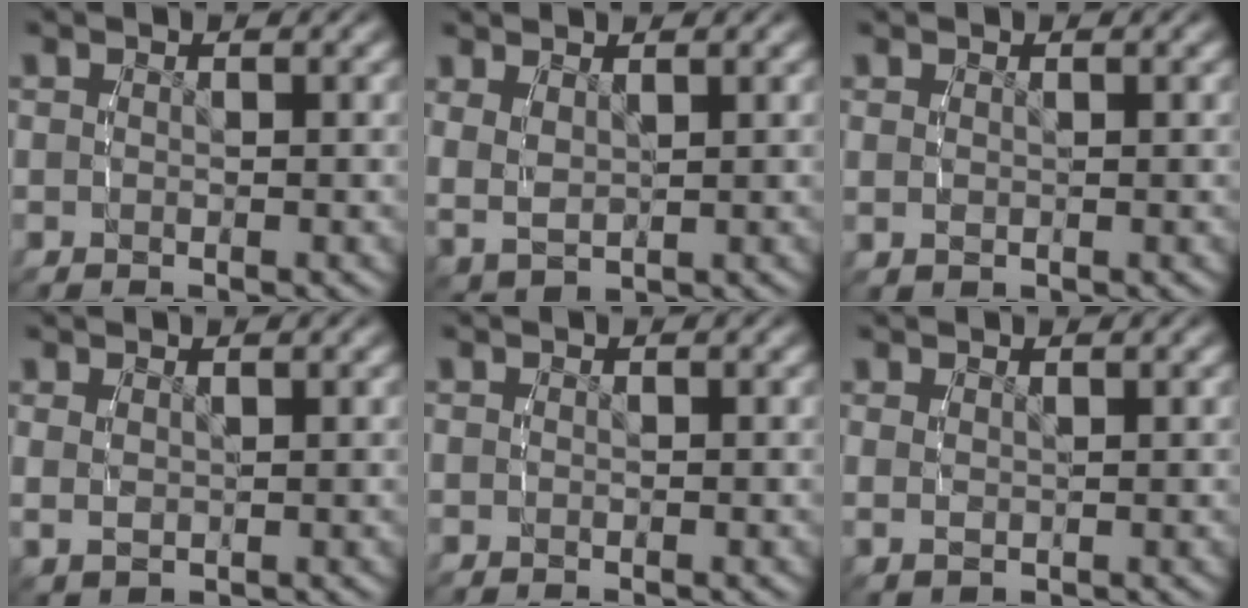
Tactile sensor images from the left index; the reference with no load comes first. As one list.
[{"total": 3.7, "force": [1.4, 2.8, 2.1], "torque": [-0.064, -0.006, 0.032]}, {"total": 0.7, "force": [0.2, 0.0, 0.7], "torque": [-0.018, -0.002, 0.011]}, {"total": 1.5, "force": [0.9, 0.7, 1.0], "torque": [-0.027, -0.003, 0.026]}, {"total": 0.0}, {"total": 1.2, "force": [0.8, 0.2, 0.8], "torque": [-0.018, 0.000, 0.023]}]